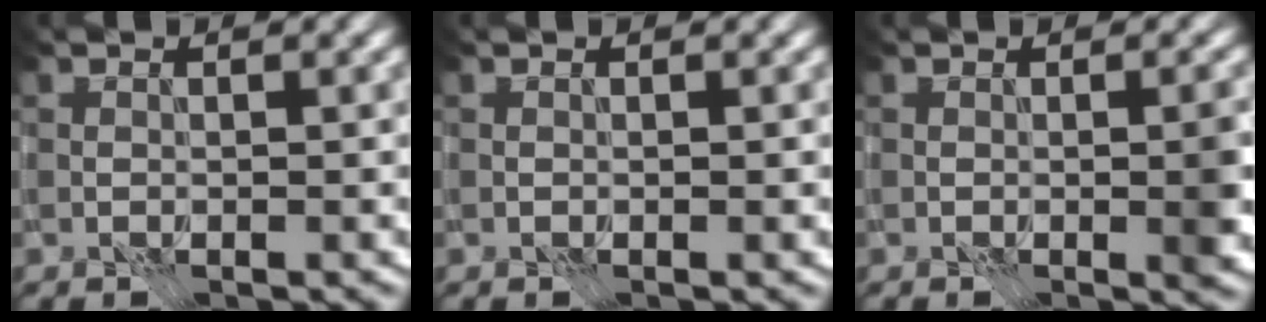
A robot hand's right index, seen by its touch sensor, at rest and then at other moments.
{"total": 0.0}
{"total": 2.5, "force": [-0.3, 0.4, 2.4], "torque": [-0.035, 0.001, -0.007]}